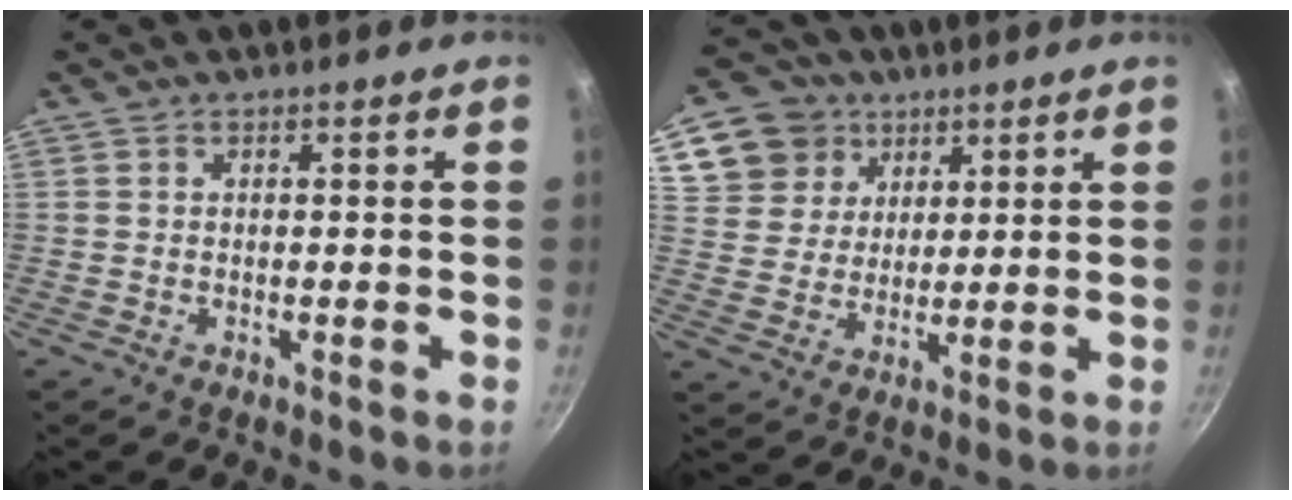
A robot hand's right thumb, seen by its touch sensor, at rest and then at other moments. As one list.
[{"total": 12.1, "force": [6.2, 9.8, 3.4], "torque": [-0.044, -0.010, 0.110]}]